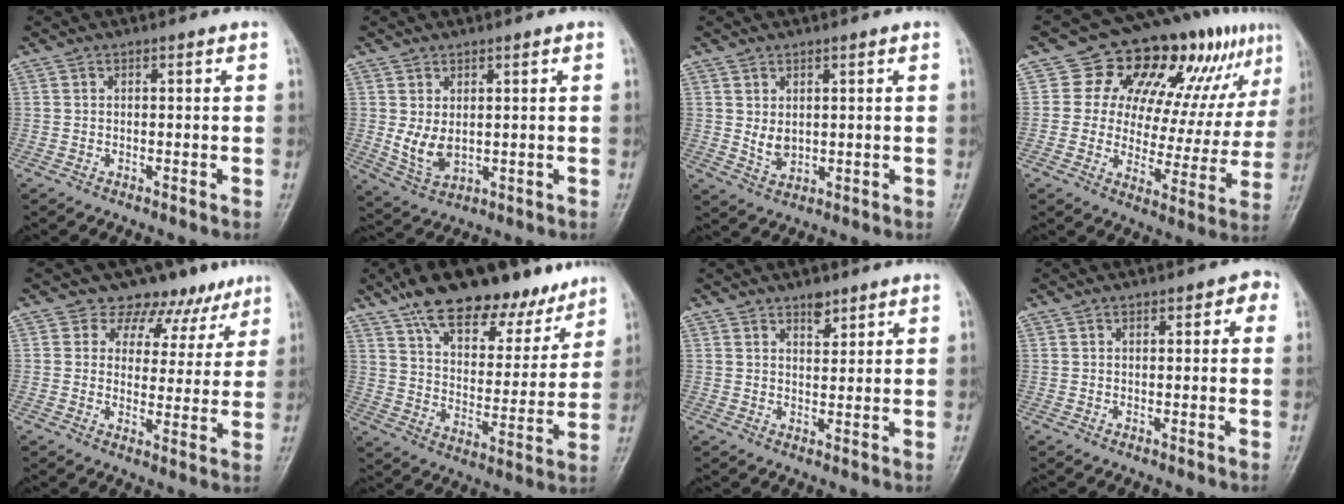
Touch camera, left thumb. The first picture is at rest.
{"total": 6.0, "force": [0.7, 3.5, 4.8], "torque": [-0.081, -0.011, 0.028]}
{"total": 3.8, "force": [0.8, 2.3, 2.9], "torque": [-0.043, -0.011, 0.023]}
{"total": 20.6, "force": [9.9, 11.1, 14.2], "torque": [-0.129, -0.009, 0.140]}
{"total": 9.9, "force": [7.5, 6.2, 1.6], "torque": [0.021, -0.038, 0.085]}
{"total": 21.4, "force": [15.4, 9.5, 11.4], "torque": [-0.137, -0.052, 0.247]}
{"total": 3.1, "force": [2.2, 1.4, 1.7], "torque": [-0.016, -0.014, 0.036]}
{"total": 3.7, "force": [1.1, 1.9, 3.0], "torque": [-0.027, 0.013, 0.009]}